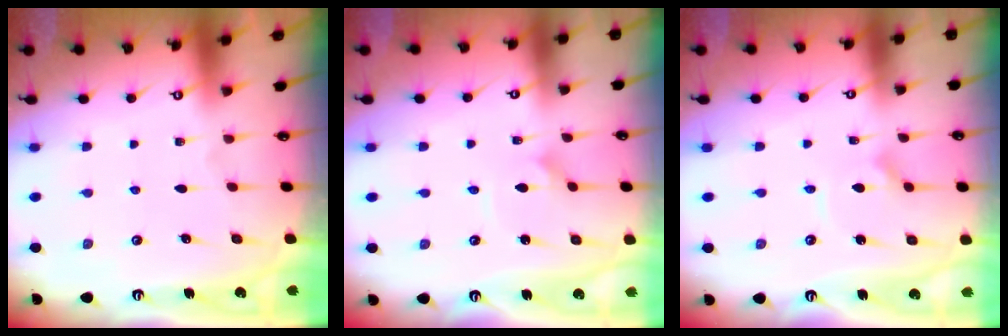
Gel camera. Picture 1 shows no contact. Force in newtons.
{"total": 1.8, "press": 1.8, "slide": 0.0}
{"total": 3.0, "press": 3.0, "slide": 0.3}